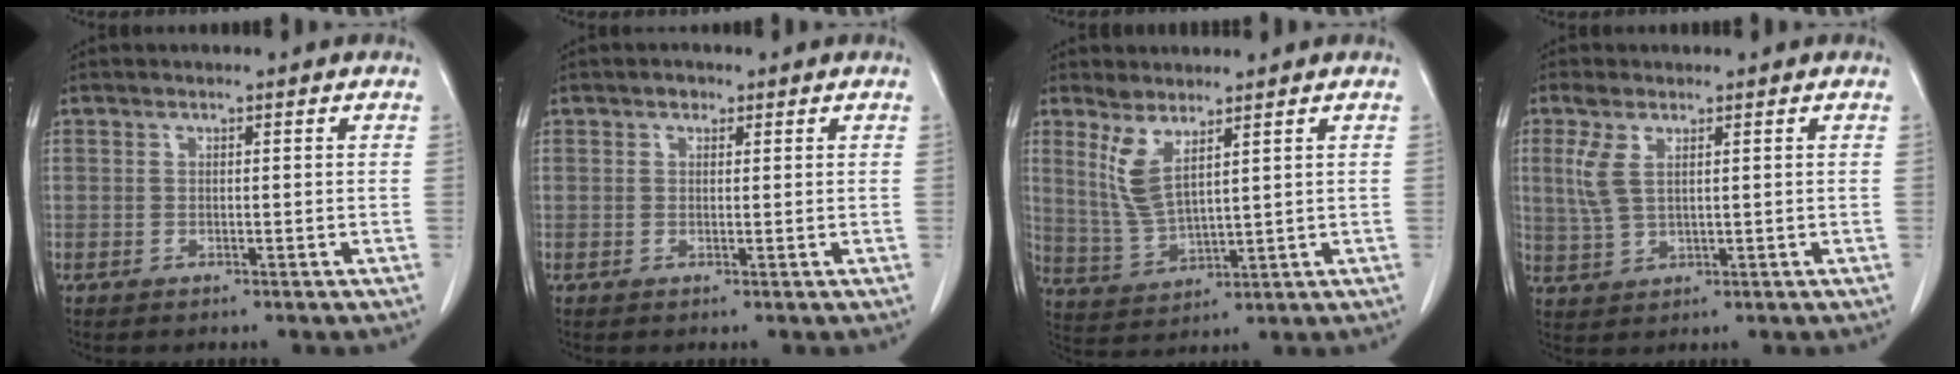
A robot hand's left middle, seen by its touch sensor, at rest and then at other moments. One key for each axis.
{"total": 1.1, "fx": 0.7, "fy": 0.8, "fz": 0.4, "tx": -0.007, "ty": 0.001, "tz": 0.008}
{"total": 6.1, "fx": 3.5, "fy": 1.3, "fz": 4.9, "tx": -0.113, "ty": -0.012, "tz": 0.080}
{"total": 4.4, "fx": 1.6, "fy": 1.6, "fz": 3.8, "tx": -0.108, "ty": 0.001, "tz": 0.040}